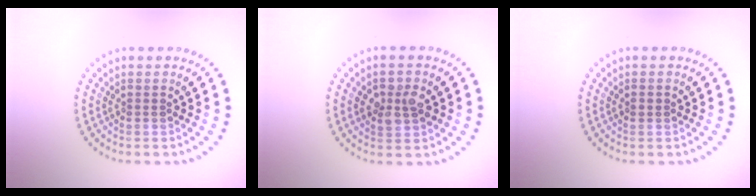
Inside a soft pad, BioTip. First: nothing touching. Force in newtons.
{"total": 2.5, "press": 2.5, "slide": 0.5}
{"total": 0.7, "press": 0.7, "slide": 0.0}